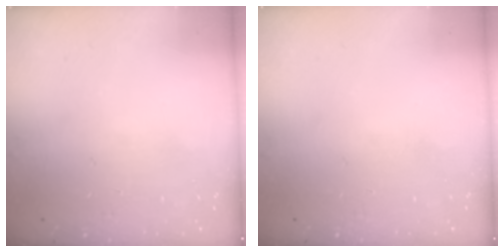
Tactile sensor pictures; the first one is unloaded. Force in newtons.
{"total": 0.0}